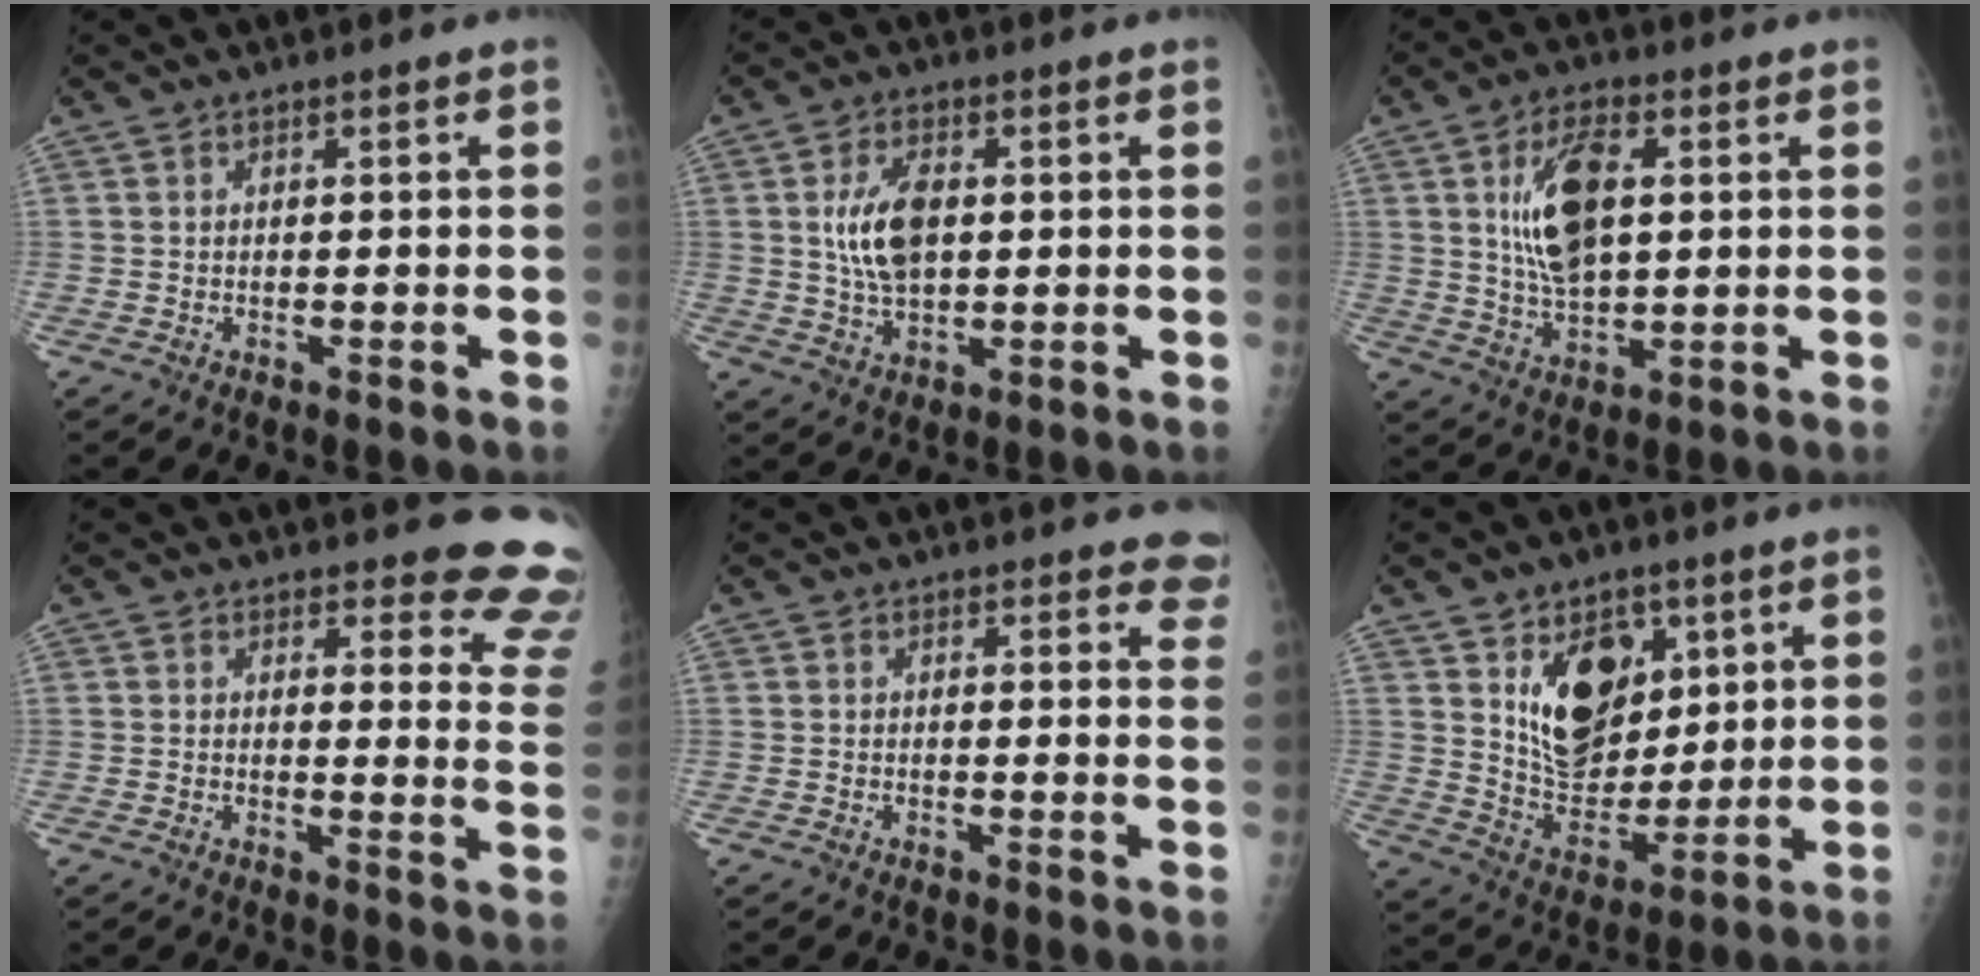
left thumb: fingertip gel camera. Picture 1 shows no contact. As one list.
[{"total": 8.7, "force": [1.3, 4.8, 7.1], "torque": [-0.128, -0.002, 0.030]}, {"total": 12.1, "force": [2.8, 6.1, 10.1], "torque": [-0.174, -0.005, 0.054]}, {"total": 12.3, "force": [11.6, 3.3, 2.1], "torque": [0.029, -0.117, 0.092]}, {"total": 5.4, "force": [4.9, 2.1, 1.1], "torque": [0.028, -0.022, 0.029]}, {"total": 14.8, "force": [6.1, 9.8, 9.2], "torque": [-0.100, -0.043, 0.121]}]